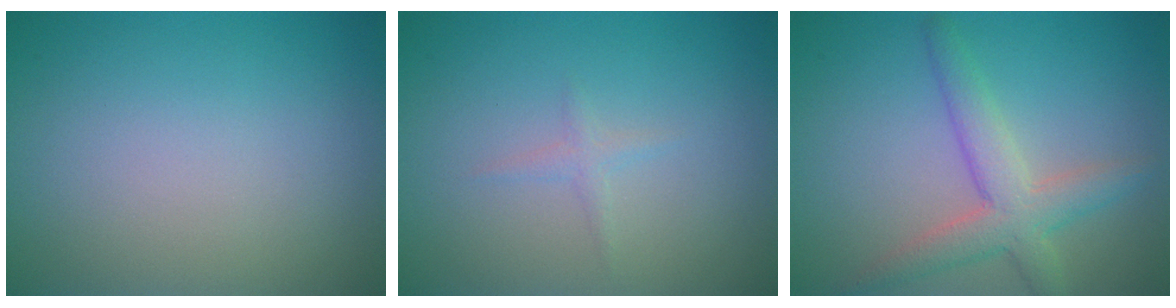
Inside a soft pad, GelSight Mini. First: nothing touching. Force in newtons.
{"total": 0.8, "press": 0.8, "slide": 0.1}
{"total": 4.2, "press": 4.2, "slide": 0.4}